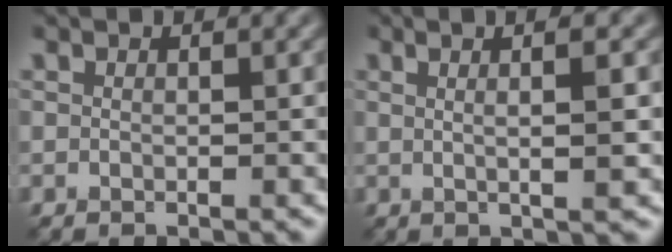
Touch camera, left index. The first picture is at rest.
{"total": 5.2, "force": [1.3, 1.6, 4.8], "torque": [-0.050, 0.014, 0.000]}